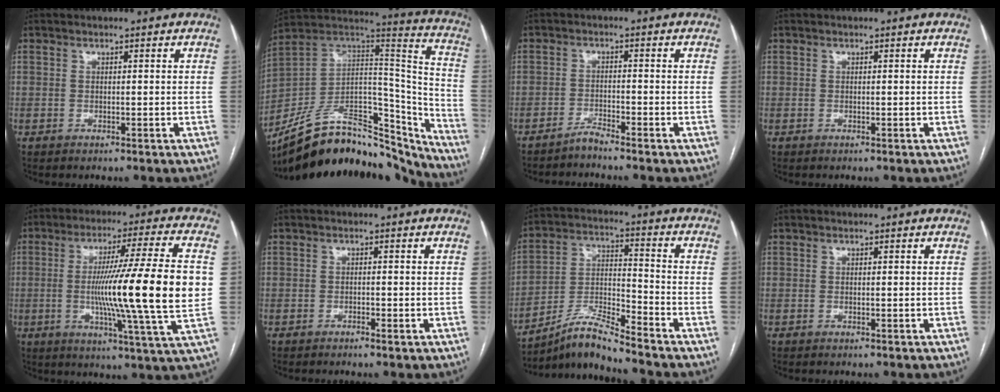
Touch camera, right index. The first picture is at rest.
{"total": 27.2, "force": [-22.8, 9.9, 10.9], "torque": [-0.157, 0.047, -0.349]}
{"total": 2.1, "force": [-2.0, -0.5, 0.3], "torque": [-0.003, -0.006, -0.041]}
{"total": 0.0}
{"total": 20.0, "force": [-0.4, -1.3, 20.0], "torque": [-0.304, -0.006, -0.020]}
{"total": 1.0, "force": [-0.7, 0.2, 0.7], "torque": [-0.014, 0.000, -0.010]}
{"total": 8.9, "force": [-8.2, -0.9, 3.5], "torque": [-0.079, 0.002, -0.152]}
{"total": 0.0}